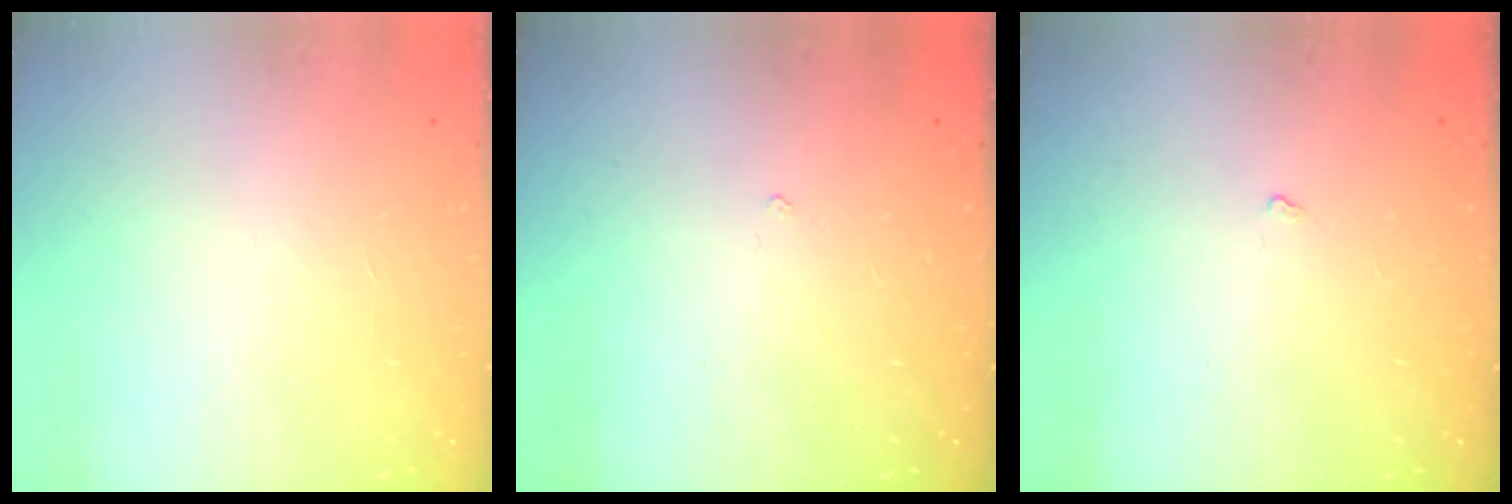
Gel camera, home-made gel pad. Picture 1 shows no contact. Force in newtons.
{"total": 1.9, "press": 1.9, "slide": 0.4}
{"total": 2.4, "press": 2.3, "slide": 0.4}